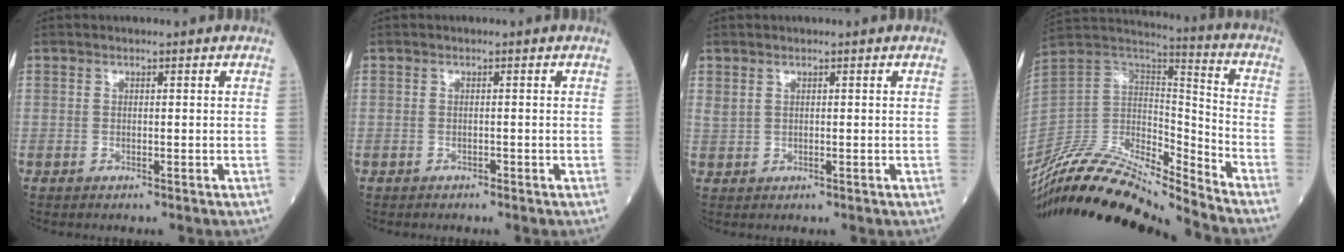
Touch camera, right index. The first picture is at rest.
{"total": 0.0}
{"total": 1.0, "force": [0.7, 0.4, 0.6], "torque": [-0.018, 0.007, 0.022]}
{"total": 22.1, "force": [-20.4, 1.6, 8.4], "torque": [-0.181, 0.016, -0.363]}